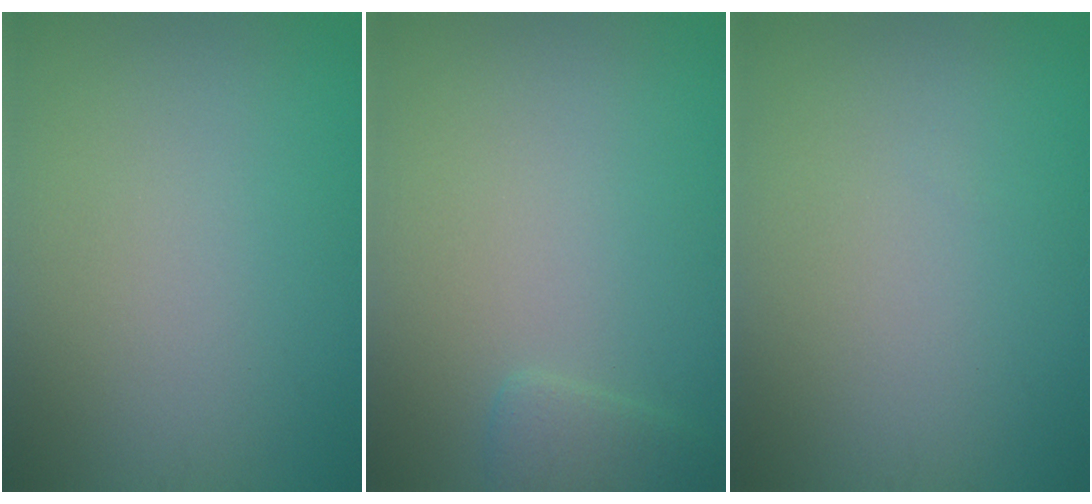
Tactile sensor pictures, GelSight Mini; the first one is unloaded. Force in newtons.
{"total": 1.6, "press": 1.5, "slide": 0.2}
{"total": 0.0}